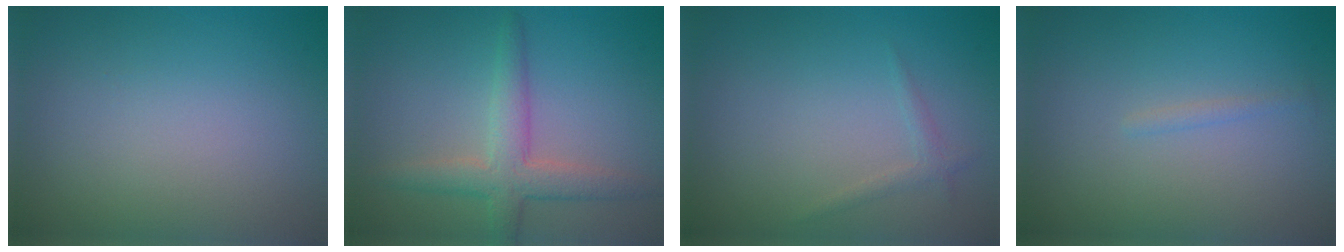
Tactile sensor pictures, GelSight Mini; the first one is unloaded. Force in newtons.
{"total": 3.8, "press": 3.8, "slide": 0.2}
{"total": 0.9, "press": 0.9, "slide": 0.0}
{"total": 0.6, "press": 0.6, "slide": 0.0}